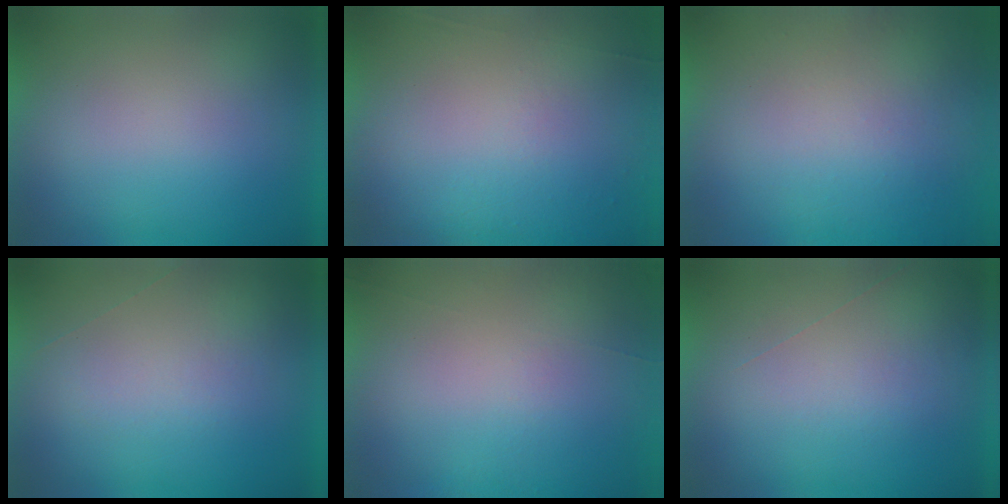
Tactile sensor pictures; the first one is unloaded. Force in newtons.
{"total": 5.8}
{"total": 7.1}
{"total": 1.0}
{"total": 4.5}
{"total": 1.0}